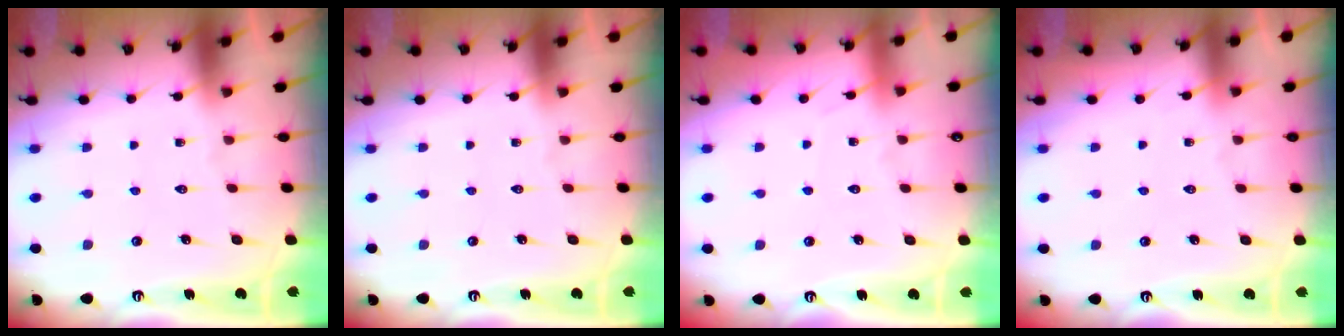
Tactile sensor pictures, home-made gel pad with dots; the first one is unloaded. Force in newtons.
{"total": 0.0}
{"total": 3.9, "press": 3.9, "slide": 0.5}
{"total": 2.2, "press": 2.2, "slide": 0.3}